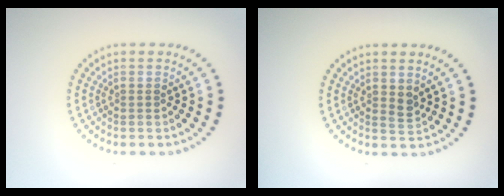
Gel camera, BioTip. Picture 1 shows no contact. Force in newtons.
{"total": 1.1, "press": 1.0, "slide": 0.4}